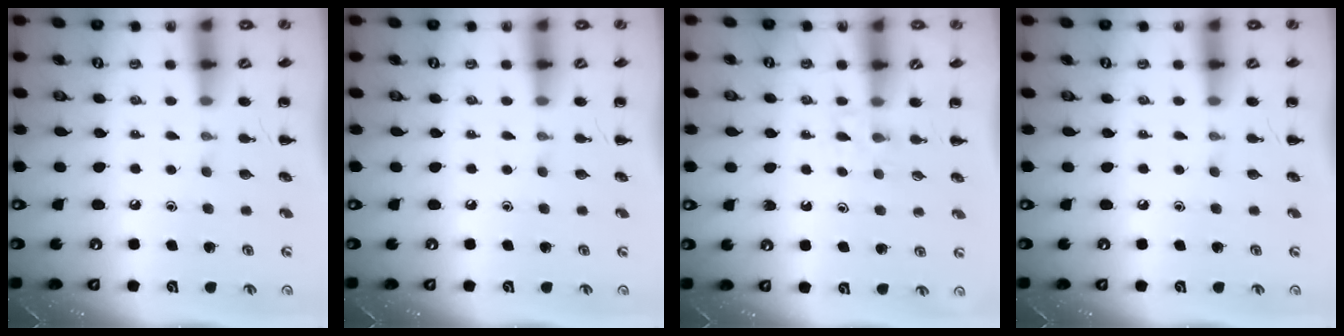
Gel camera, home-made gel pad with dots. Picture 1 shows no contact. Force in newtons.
{"total": 0.0}
{"total": 3.2, "press": 3.0, "slide": 1.1}
{"total": 0.0}